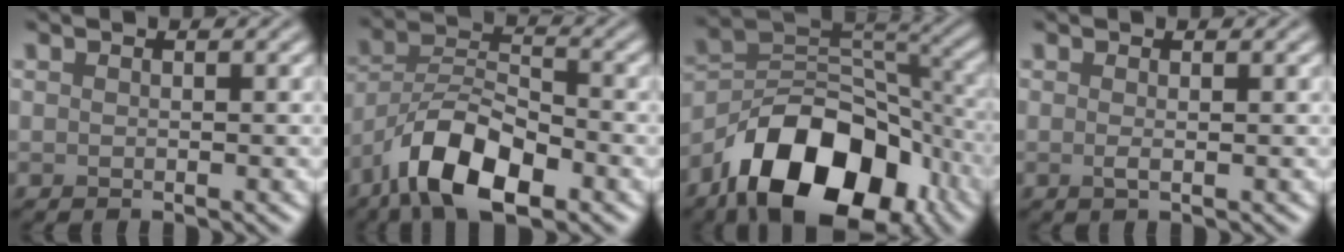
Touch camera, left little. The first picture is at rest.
{"total": 8.6, "force": [-5.0, 3.5, 5.9], "torque": [-0.097, 0.009, -0.098]}
{"total": 13.5, "force": [-8.0, 7.5, 7.9], "torque": [-0.122, 0.005, -0.147]}
{"total": 0.8, "force": [0.0, 0.2, 0.8], "torque": [-0.016, -0.001, -0.001]}